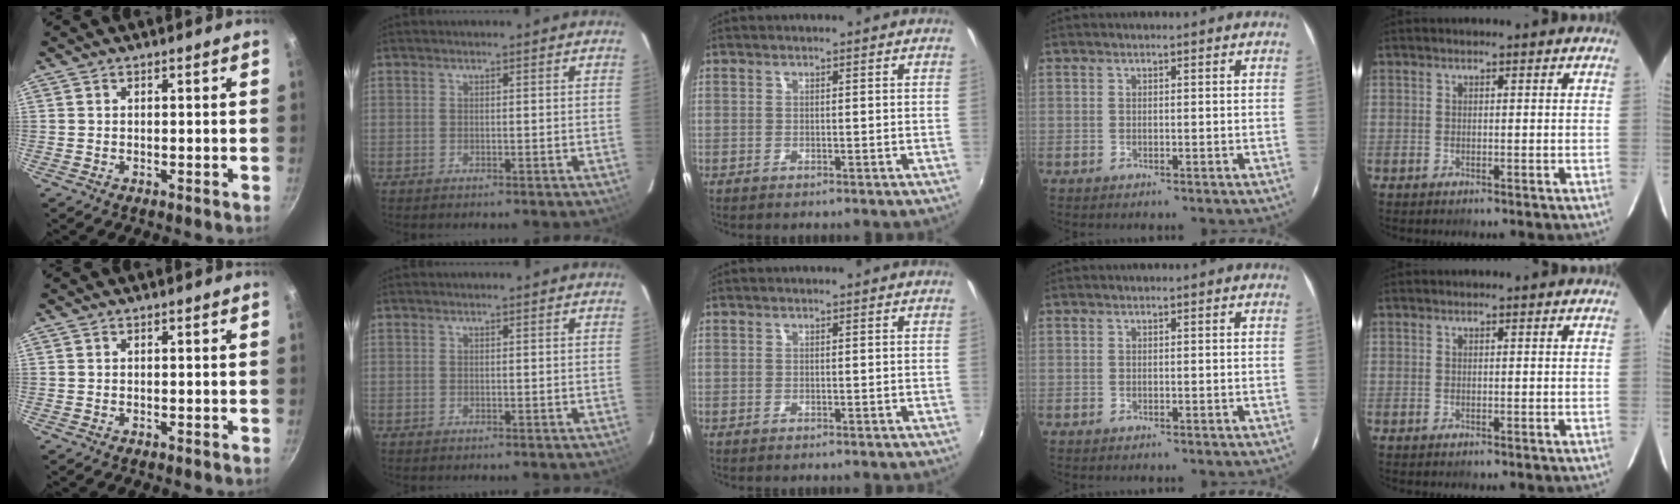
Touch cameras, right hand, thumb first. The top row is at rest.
{}